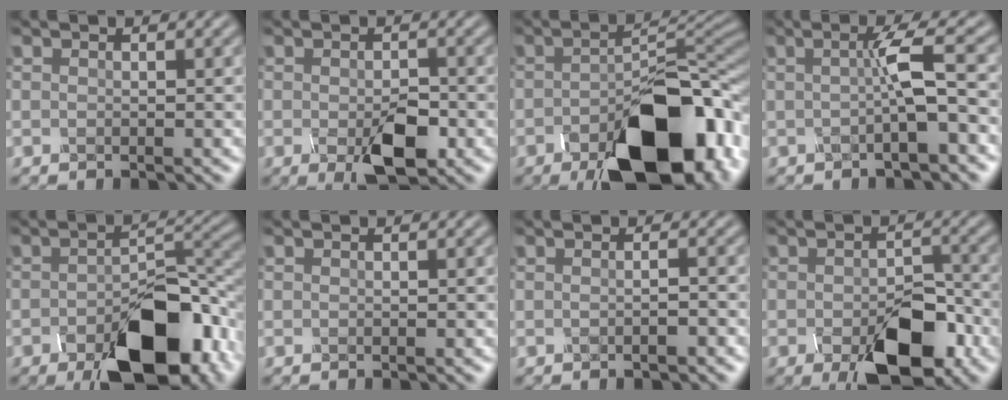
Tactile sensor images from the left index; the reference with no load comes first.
{"total": 4.4, "force": [-1.6, 2.1, 3.6], "torque": [-0.065, -0.003, -0.024]}
{"total": 13.4, "force": [-6.6, 6.1, 9.9], "torque": [-0.140, -0.014, -0.096]}
{"total": 3.8, "force": [-0.4, 0.2, 3.8], "torque": [-0.061, 0.013, -0.013]}
{"total": 10.8, "force": [-5.4, 4.9, 7.9], "torque": [-0.116, -0.004, -0.075]}
{"total": 0.0}
{"total": 1.6, "force": [-0.7, 0.5, 1.4], "torque": [-0.001, 0.007, -0.021]}
{"total": 7.4, "force": [-3.5, 3.6, 5.5], "torque": [-0.083, 0.000, -0.050]}